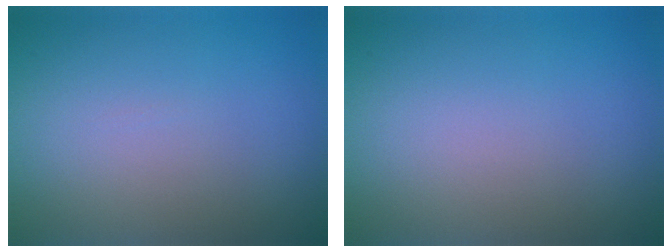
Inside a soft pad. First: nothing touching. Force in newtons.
{"total": 0.0}